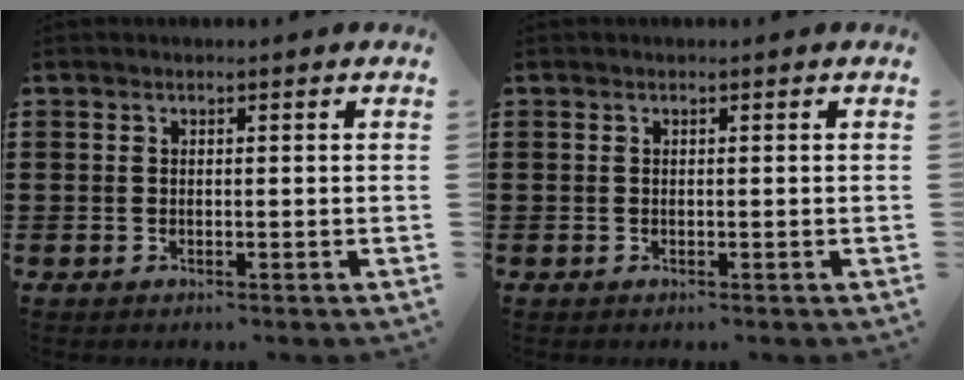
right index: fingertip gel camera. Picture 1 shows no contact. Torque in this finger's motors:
{"motor_torque": [0.00, 0.00, 0.00, 0.00]}